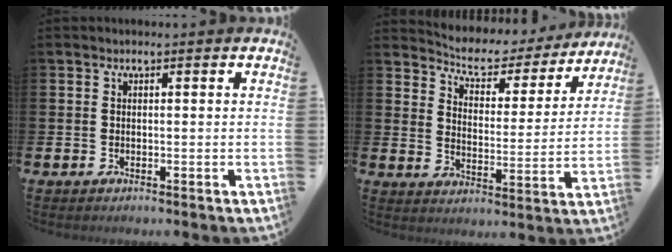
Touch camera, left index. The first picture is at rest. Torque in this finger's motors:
{"motor_torque": [-0.58, -0.64, -0.08, 0.02]}